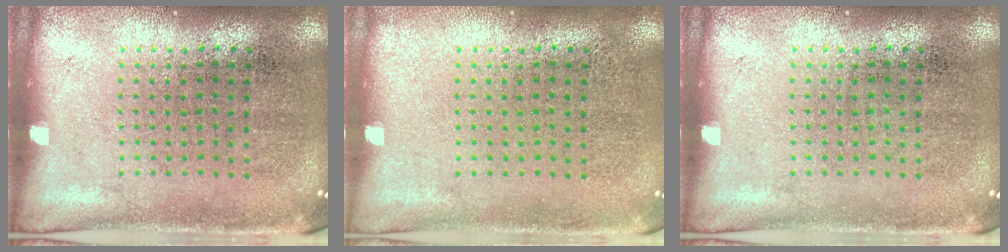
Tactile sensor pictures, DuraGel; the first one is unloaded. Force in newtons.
{"total": 0.0}
{"total": 0.0}